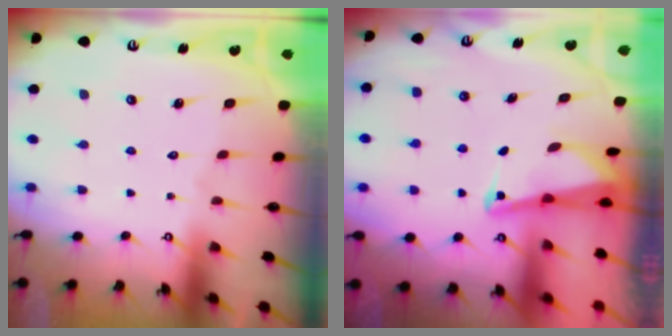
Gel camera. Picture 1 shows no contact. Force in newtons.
{"total": 2.7, "press": 2.6, "slide": 0.6}